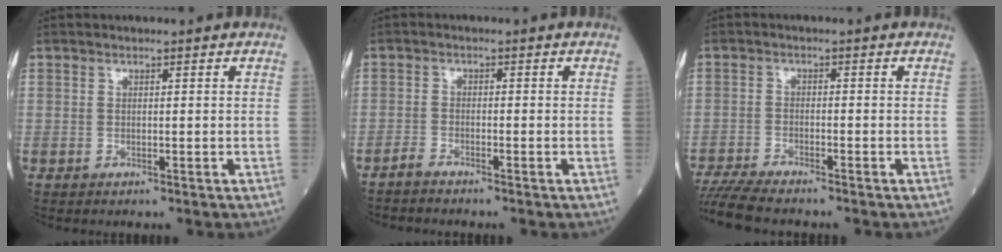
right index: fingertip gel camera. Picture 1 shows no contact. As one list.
[{"total": 2.0, "force": [-2.0, 0.1, 0.5], "torque": [-0.016, -0.006, -0.036]}, {"total": 8.8, "force": [-7.9, 0.6, 3.8], "torque": [-0.071, -0.019, -0.136]}]